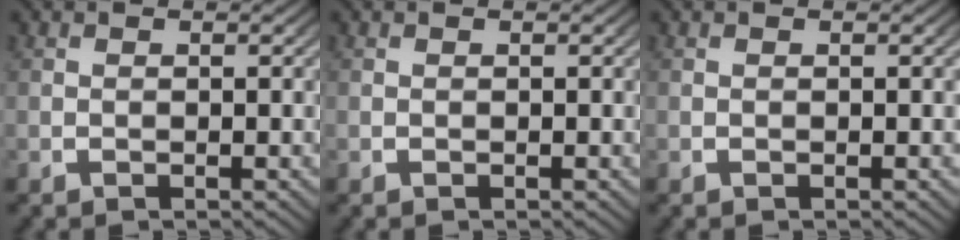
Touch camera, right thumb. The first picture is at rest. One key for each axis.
{"total": 0.0}
{"total": 0.0}